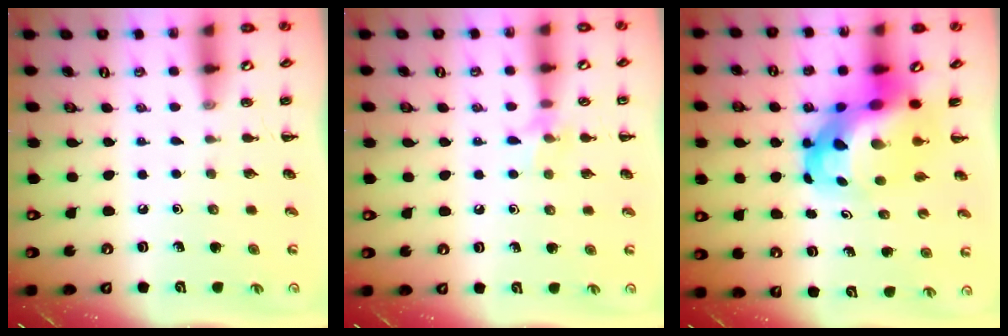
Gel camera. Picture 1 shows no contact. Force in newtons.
{"total": 6.8, "press": 6.6, "slide": 1.6}
{"total": 10.3, "press": 9.8, "slide": 3.0}